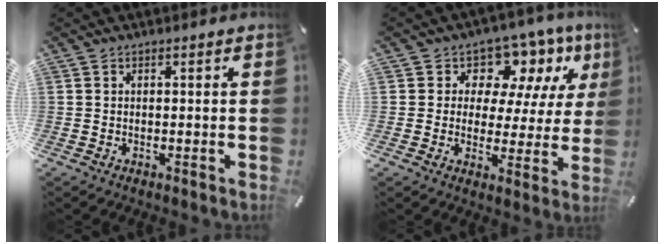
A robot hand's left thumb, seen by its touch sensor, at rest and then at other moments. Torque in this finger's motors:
{"motor_torque": [0.53, 0.02, 0.46, 0.09, -0.04]}